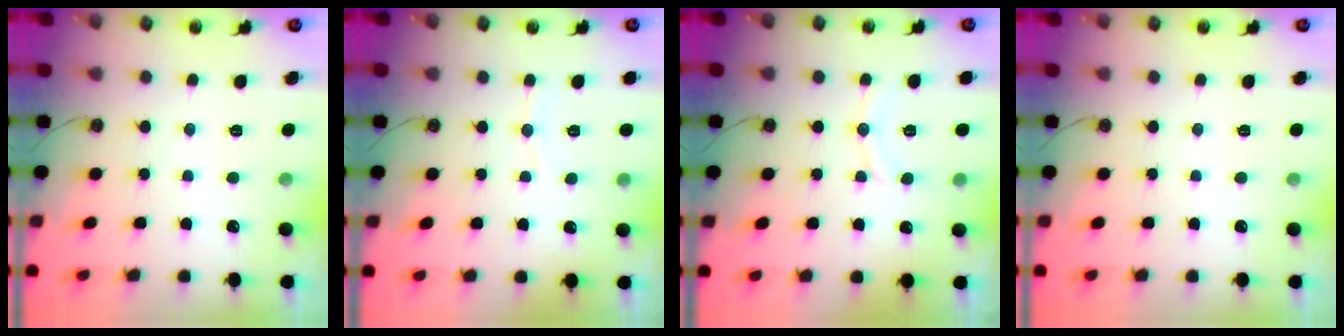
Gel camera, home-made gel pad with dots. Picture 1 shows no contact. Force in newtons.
{"total": 4.5, "press": 4.4, "slide": 0.9}
{"total": 6.8, "press": 6.8, "slide": 0.5}
{"total": 0.0}